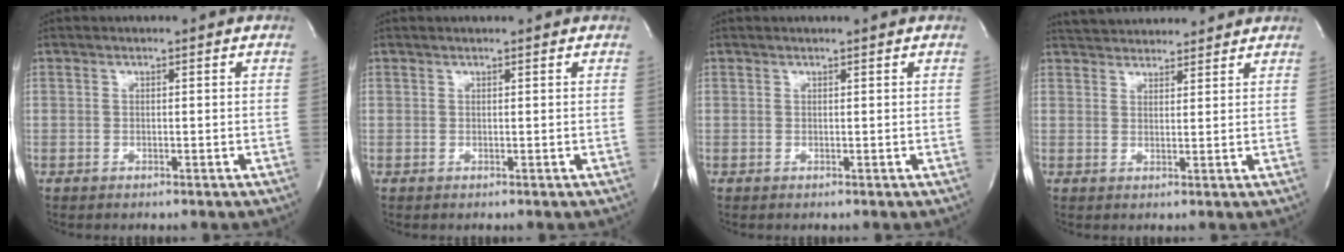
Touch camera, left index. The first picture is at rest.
{"total": 1.5, "force": [1.3, 0.1, 0.6], "torque": [-0.008, 0.015, 0.021]}
{"total": 1.4, "force": [1.3, -0.2, 0.5], "torque": [-0.008, 0.005, 0.018]}
{"total": 10.0, "force": [9.4, 2.1, 2.4], "torque": [-0.035, 0.030, 0.135]}